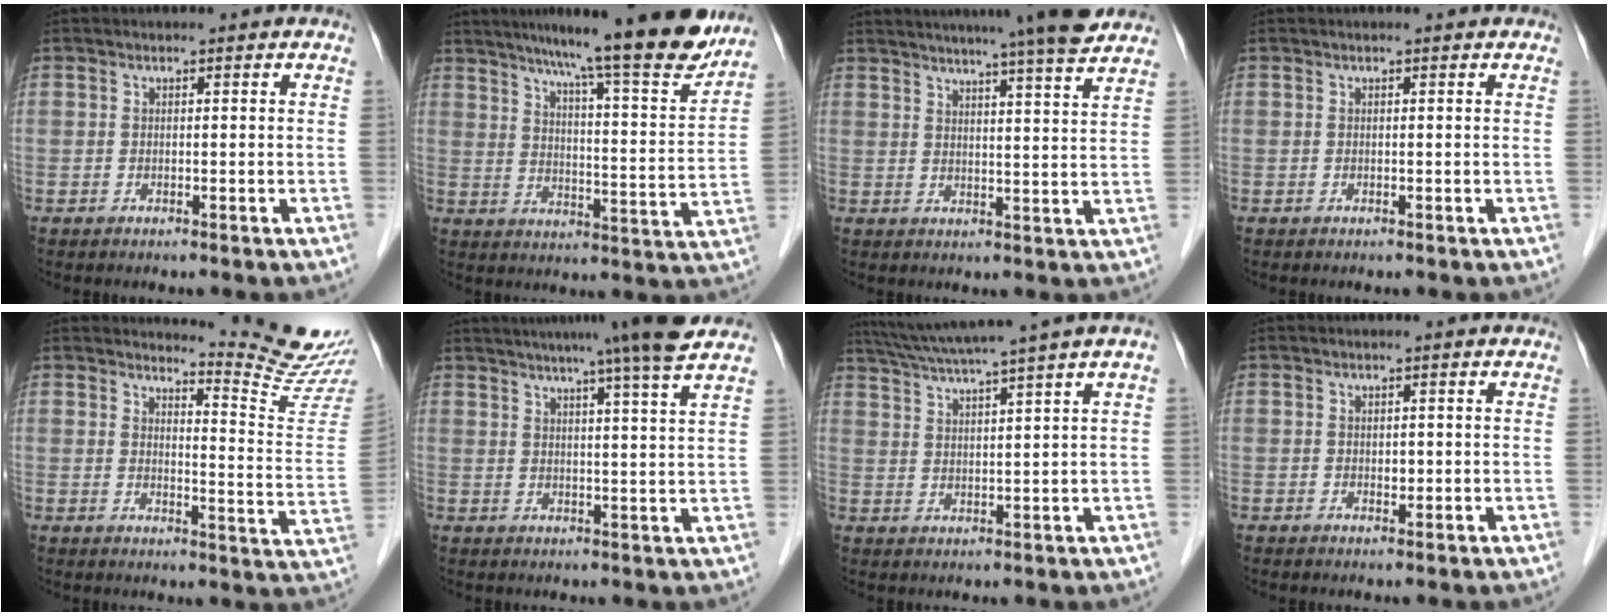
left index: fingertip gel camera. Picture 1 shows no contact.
{"total": 18.3, "force": [15.8, 0.5, 9.3], "torque": [-0.130, -0.030, 0.214]}
{"total": 14.6, "force": [12.7, -0.5, 7.3], "torque": [-0.116, 0.000, 0.158]}
{"total": 0.0}
{"total": 12.2, "force": [11.9, -2.2, 1.3], "torque": [-0.021, -0.120, 0.136]}
{"total": 12.4, "force": [10.3, -1.9, 6.7], "torque": [-0.105, -0.005, 0.123]}
{"total": 10.8, "force": [8.7, -2.1, 6.0], "torque": [-0.105, 0.014, 0.133]}
{"total": 1.0, "force": [0.0, 0.7, 0.7], "torque": [-0.011, 0.000, 0.002]}